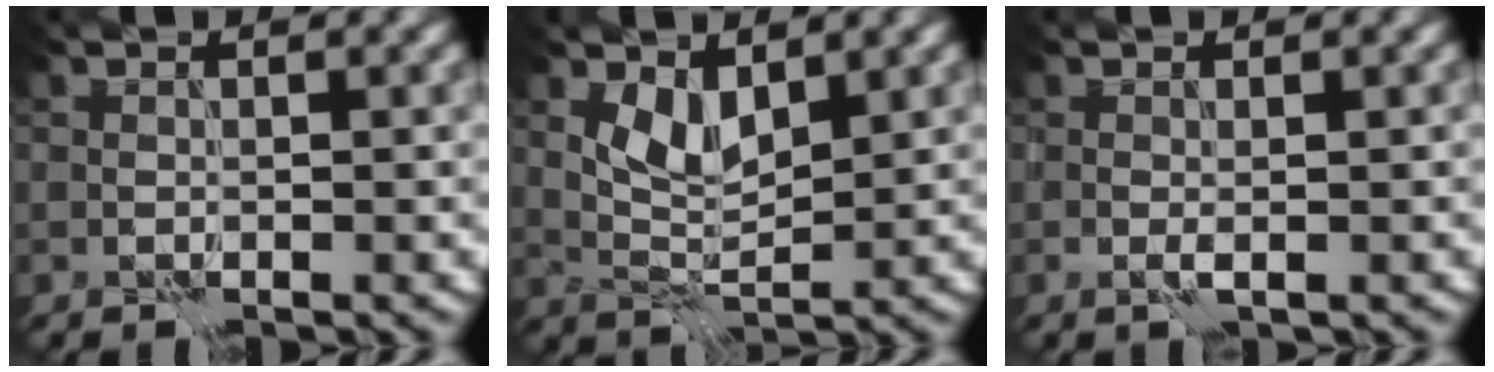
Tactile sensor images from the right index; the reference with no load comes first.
{"total": 2.4, "force": [1.6, 0.6, 1.6], "torque": [-0.035, -0.006, 0.038]}
{"total": 0.8, "force": [-0.3, 0.0, 0.8], "torque": [-0.020, -0.002, -0.006]}